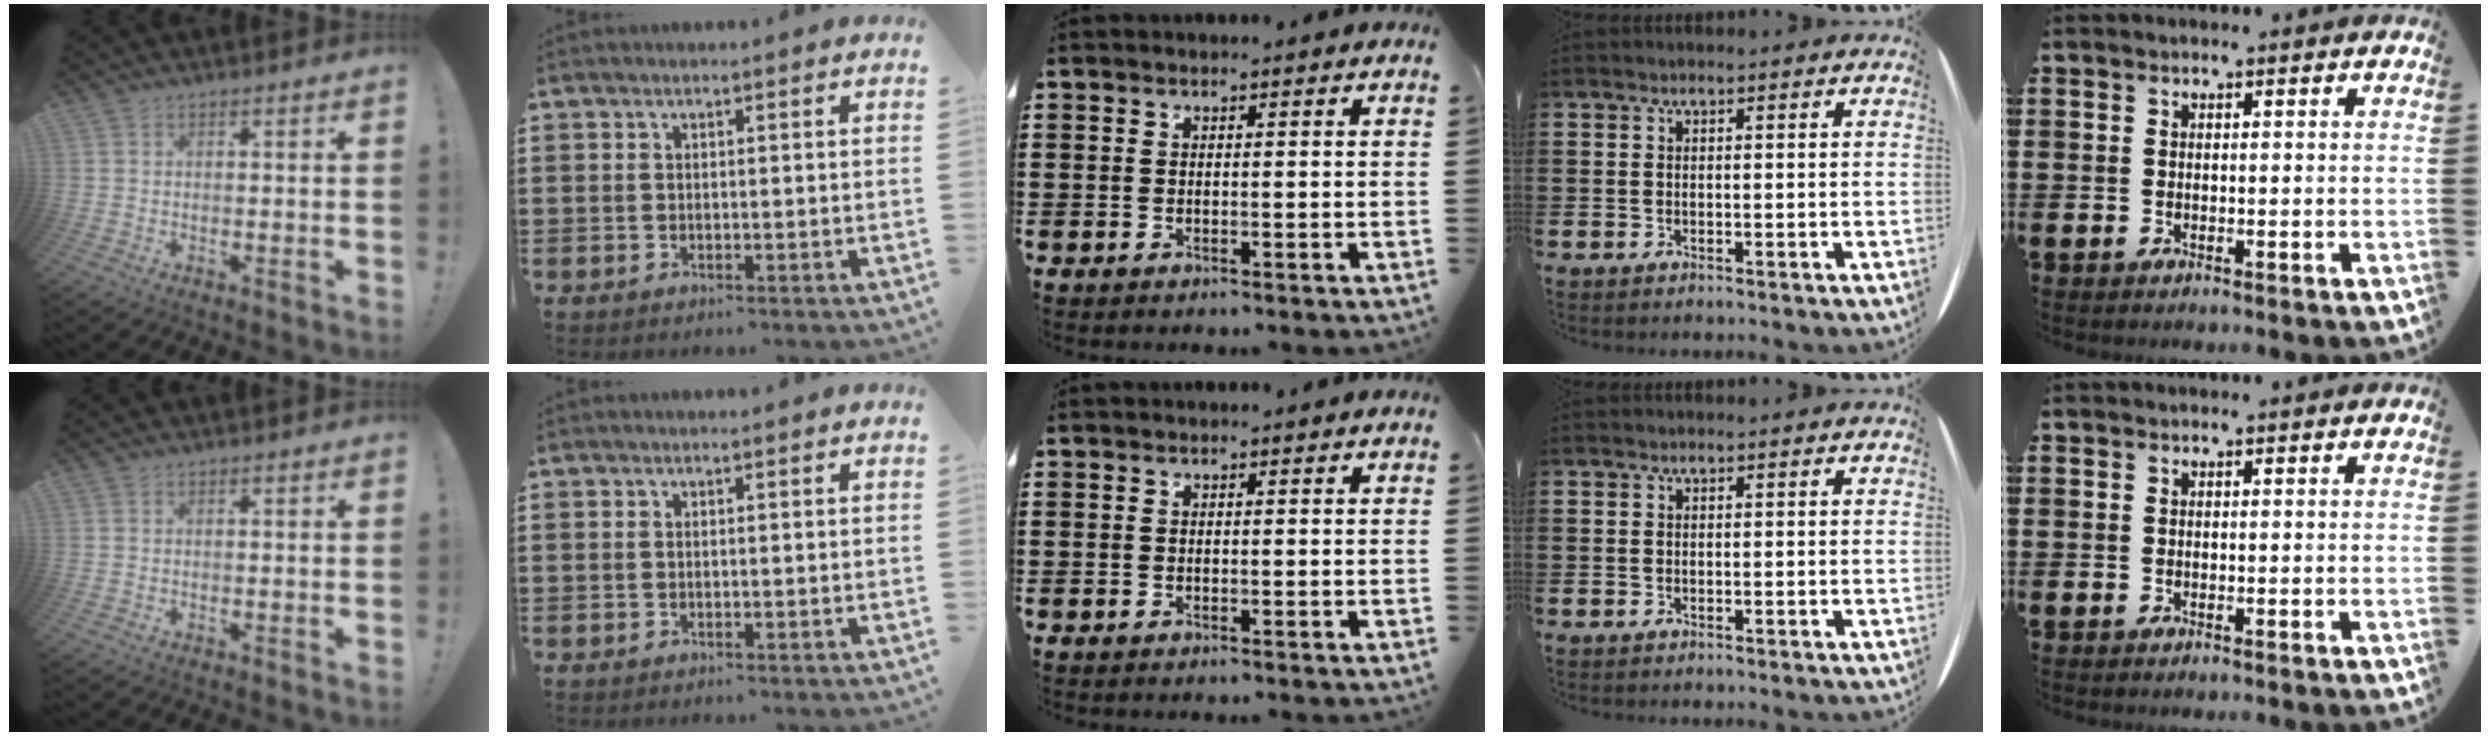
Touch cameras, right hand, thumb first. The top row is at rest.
{}